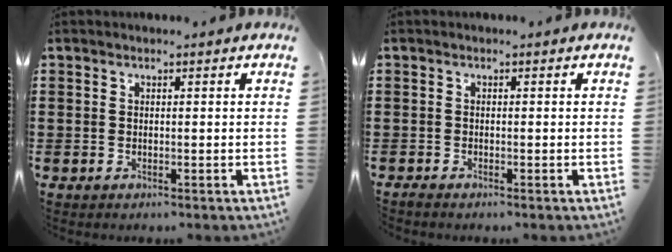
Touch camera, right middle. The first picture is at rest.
{"total": 0.7, "force": [-0.7, 0.0, 0.2], "torque": [-0.006, -0.004, -0.012]}